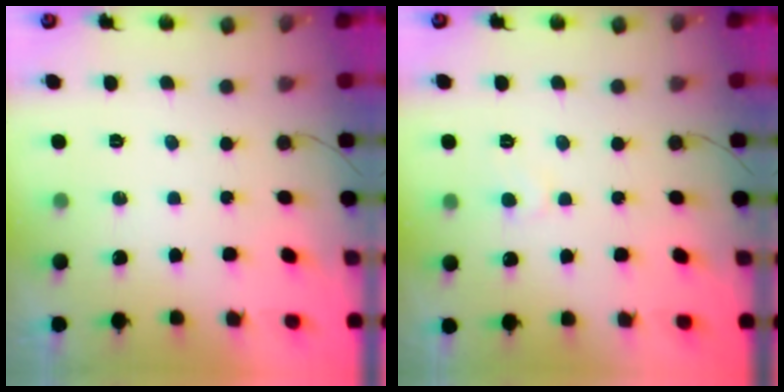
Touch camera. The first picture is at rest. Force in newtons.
{"total": 4.0, "press": 4.0, "slide": 0.4}